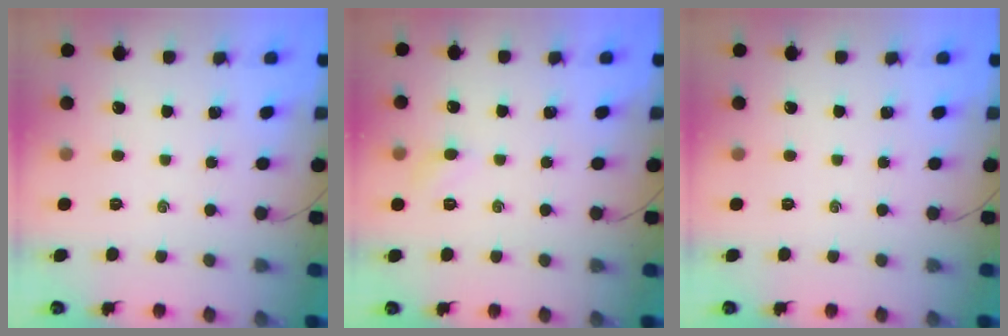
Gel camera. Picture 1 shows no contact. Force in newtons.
{"total": 4.1, "press": 3.9, "slide": 1.3}
{"total": 0.0}